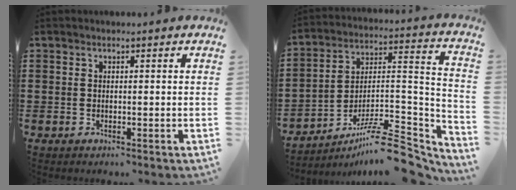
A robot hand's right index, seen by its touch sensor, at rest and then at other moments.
{"total": 10.9, "force": [-8.7, 2.3, 6.1], "torque": [-0.088, 0.025, -0.162]}